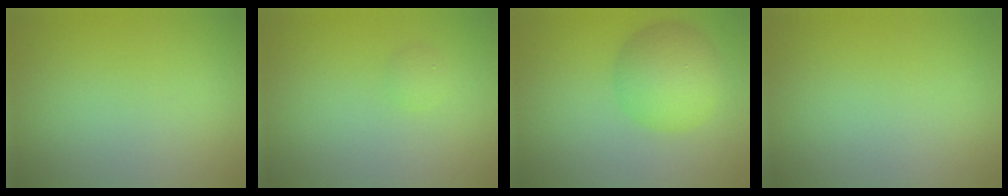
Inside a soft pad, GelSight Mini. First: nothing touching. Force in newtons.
{"total": 0.7, "press": 0.7, "slide": 0.0}
{"total": 4.9, "press": 4.9, "slide": 0.1}
{"total": 0.0}